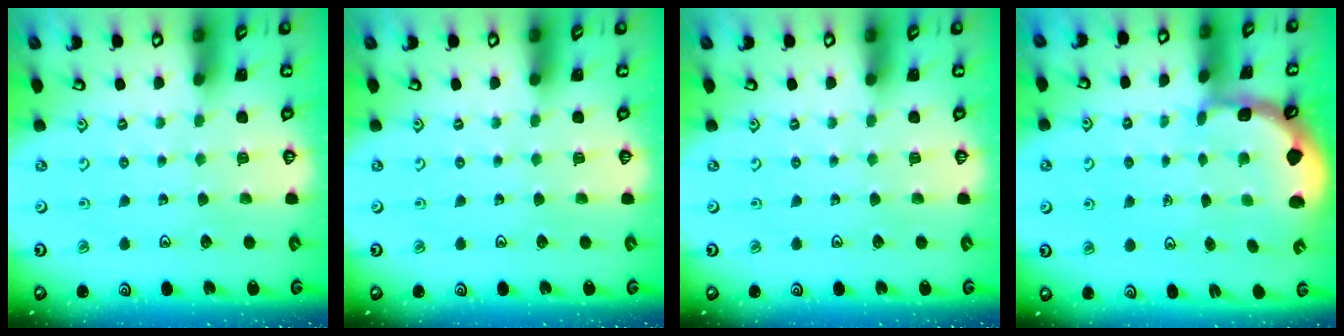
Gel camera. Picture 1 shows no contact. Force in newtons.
{"total": 0.0}
{"total": 0.0}
{"total": 1.8, "press": 1.7, "slide": 0.5}